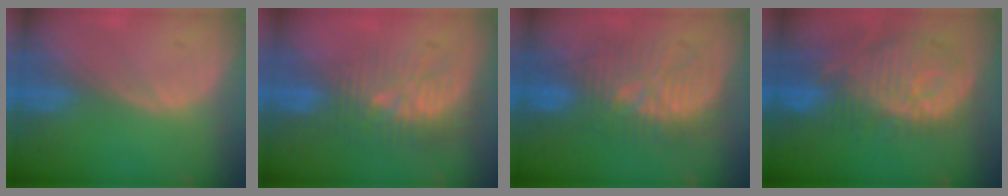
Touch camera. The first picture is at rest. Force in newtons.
{"total": 10.3, "press": 8.9, "slide": 5.2}
{"total": 10.3, "press": 10.3, "slide": 0.3}
{"total": 12.8, "press": 11.3, "slide": 5.8}